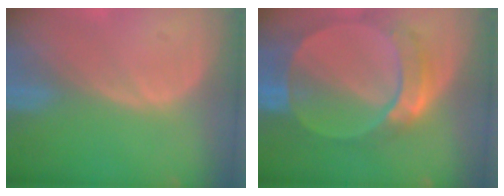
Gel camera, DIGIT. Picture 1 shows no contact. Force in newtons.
{"total": 9.8, "press": 8.4, "slide": 5.2}